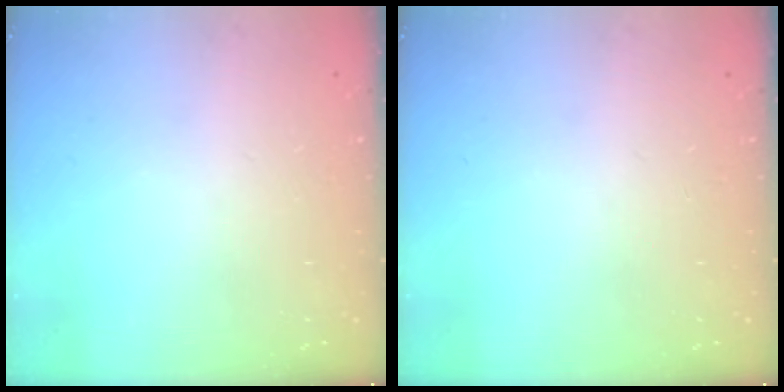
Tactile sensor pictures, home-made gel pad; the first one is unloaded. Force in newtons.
{"total": 0.0}